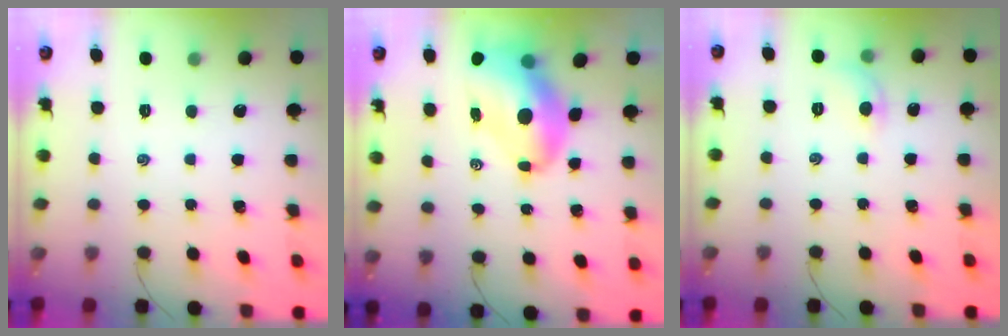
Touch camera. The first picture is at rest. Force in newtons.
{"total": 11.8, "press": 11.3, "slide": 3.4}
{"total": 6.3, "press": 6.2, "slide": 1.3}